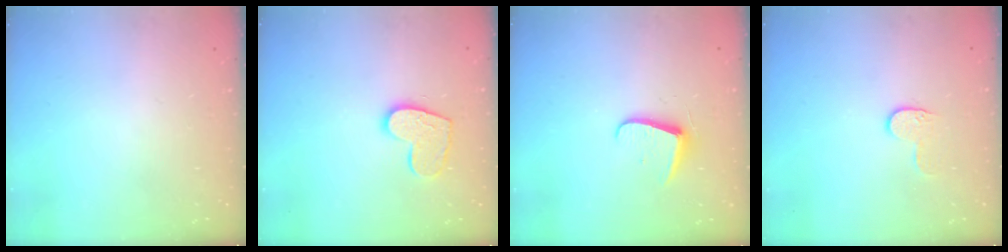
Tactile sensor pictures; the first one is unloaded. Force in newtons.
{"total": 11.7, "press": 11.7, "slide": 0.8}
{"total": 6.8, "press": 6.8, "slide": 0.7}
{"total": 4.6, "press": 4.6, "slide": 0.3}